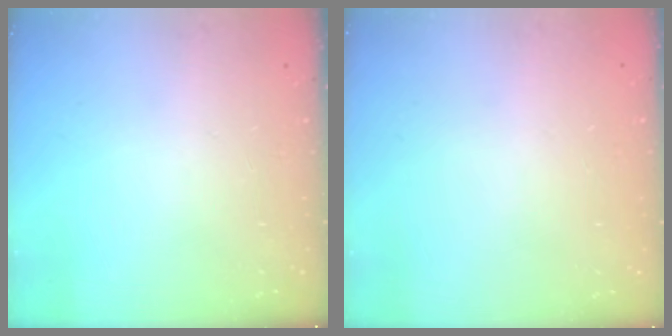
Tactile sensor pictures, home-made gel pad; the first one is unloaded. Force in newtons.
{"total": 0.0}